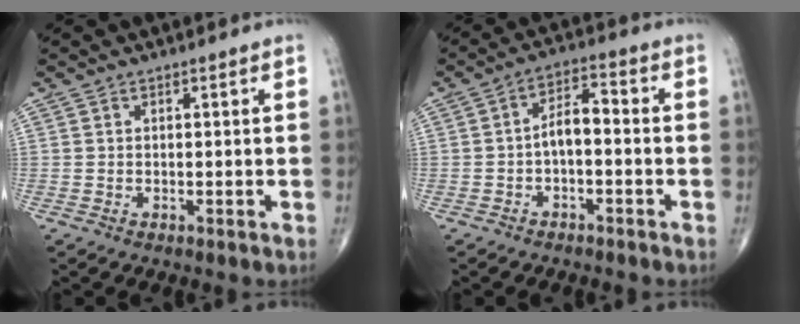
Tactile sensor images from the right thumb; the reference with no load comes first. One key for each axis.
{"total": 5.1, "fx": -1.2, "fy": 2.5, "fz": 4.3, "tx": -0.069, "ty": 0.032, "tz": -0.028}